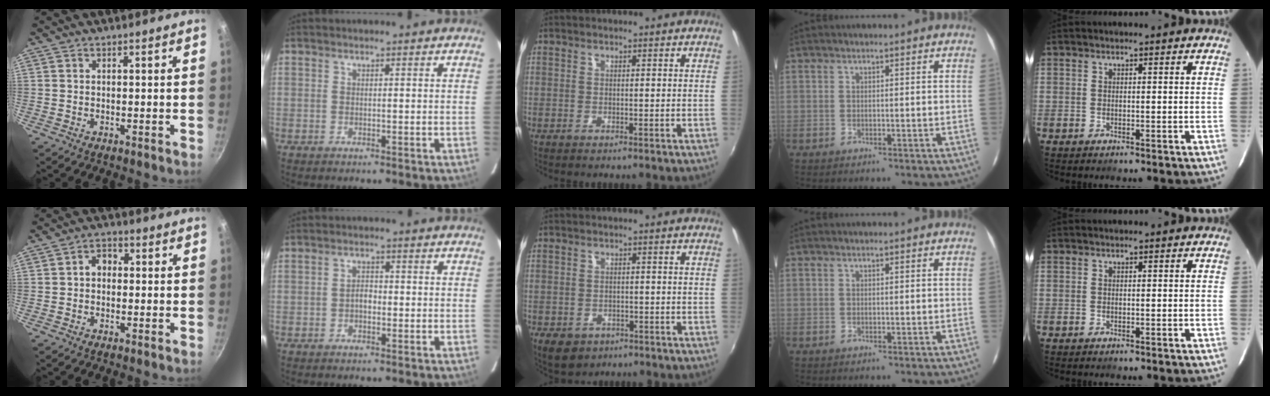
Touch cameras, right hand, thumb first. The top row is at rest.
{"thumb": {"total": 3.7, "force": [0.1, 2.9, 2.2], "torque": [-0.013, 0.011, -0.005]}, "index": {"total": 1.9, "force": [-0.6, 1.3, 1.3], "torque": [-0.024, 0.008, -0.012]}, "middle": {"total": 5.9, "force": [-3.1, 4.2, 2.6], "torque": [-0.061, -0.014, -0.043]}}